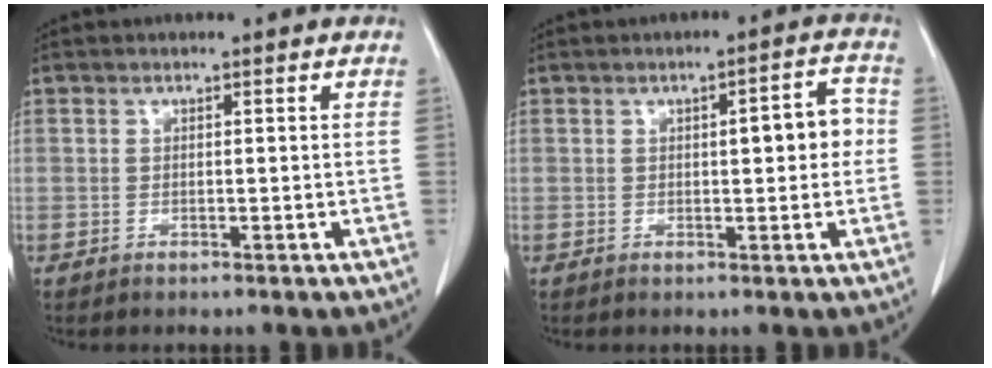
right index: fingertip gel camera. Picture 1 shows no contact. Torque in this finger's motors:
{"motor_torque": [0.92, -0.09, 0.35, 0.04]}